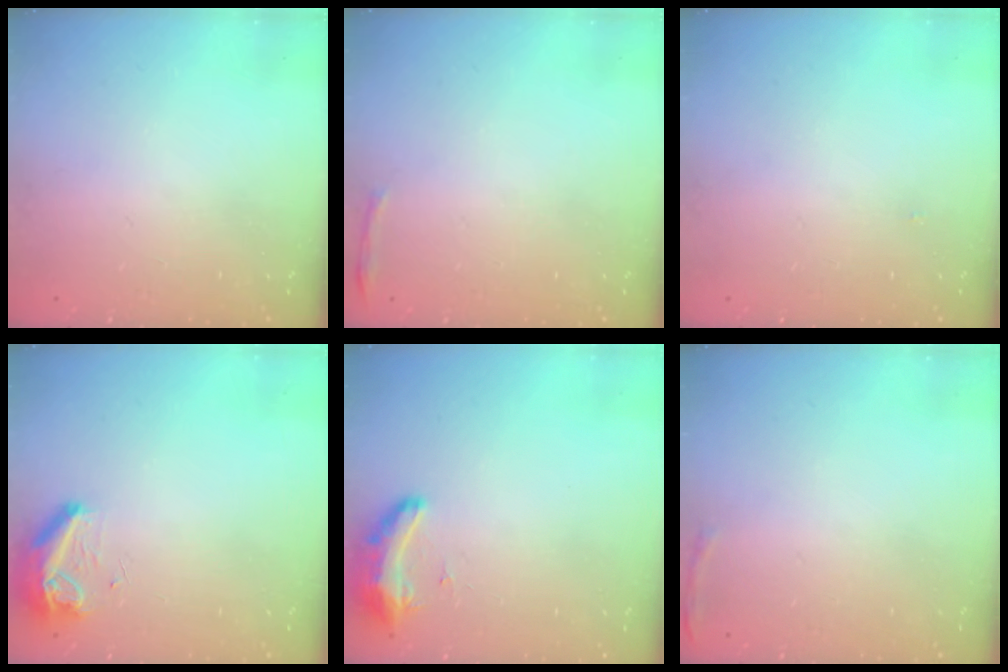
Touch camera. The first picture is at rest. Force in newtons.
{"total": 4.0, "press": 3.7, "slide": 1.6}
{"total": 15.5, "press": 3.5, "slide": 15.1}
{"total": 8.3, "press": 8.2, "slide": 0.9}
{"total": 8.5, "press": 8.3, "slide": 1.6}
{"total": 5.2, "press": 5.1, "slide": 1.2}